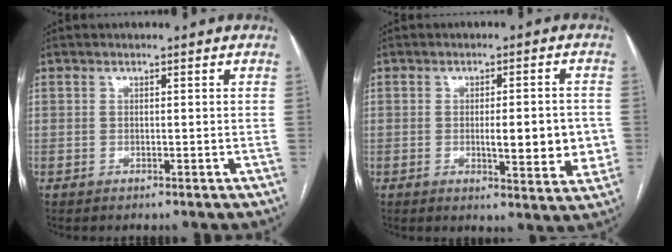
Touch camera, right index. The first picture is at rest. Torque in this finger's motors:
{"motor_torque": [1.17, -0.05, 0.57, 0.08]}